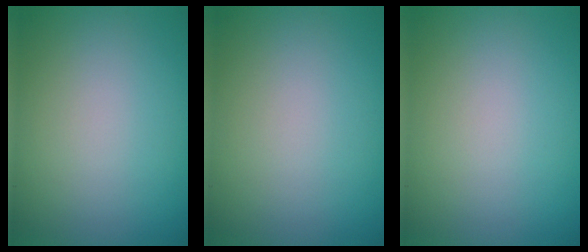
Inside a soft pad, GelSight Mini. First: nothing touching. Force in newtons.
{"total": 0.0}
{"total": 0.0}